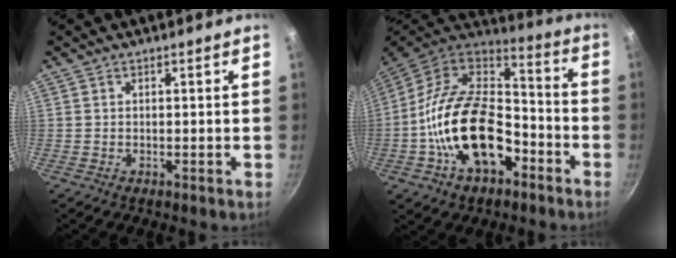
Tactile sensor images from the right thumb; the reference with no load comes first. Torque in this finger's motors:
{"motor_torque": [0.42, 1.15, 2.35, -0.42, 0.70]}